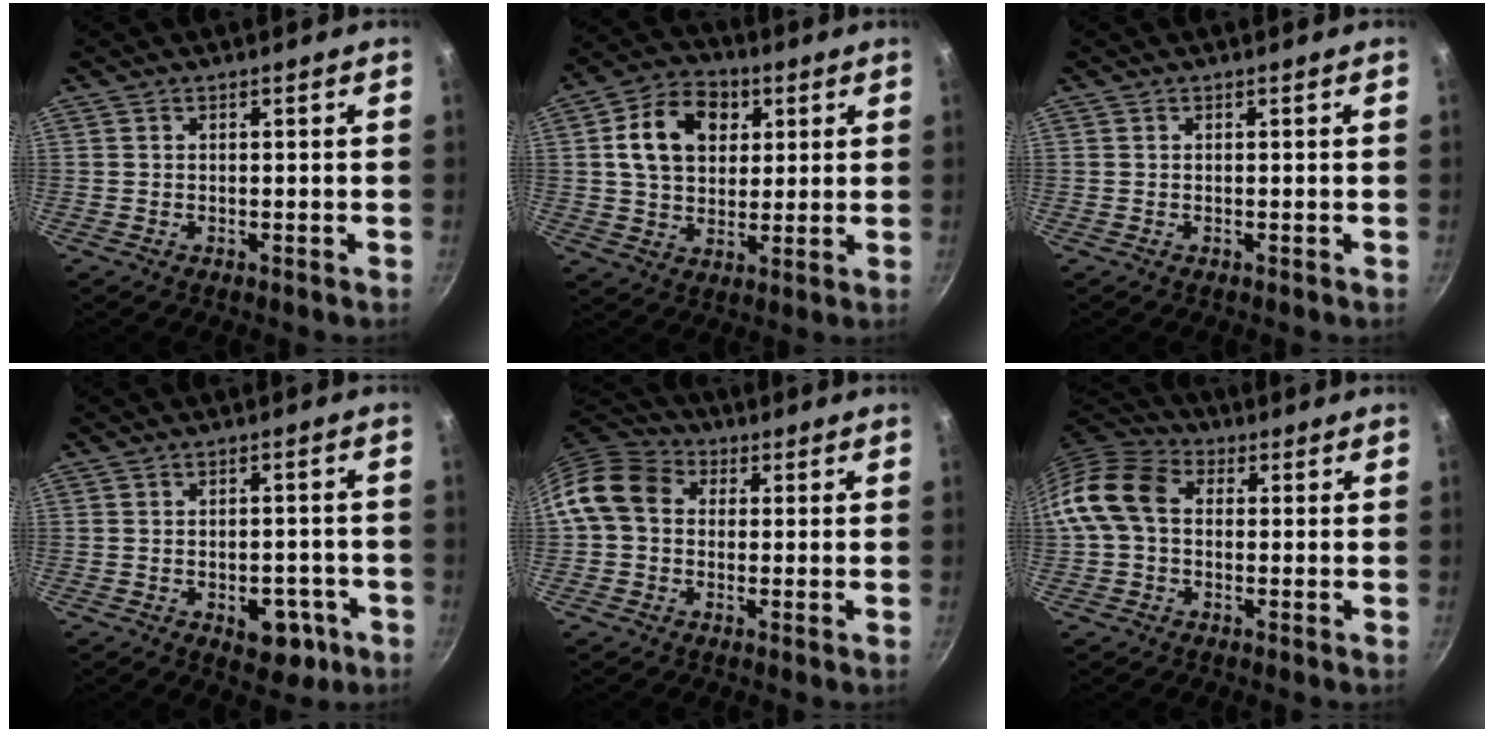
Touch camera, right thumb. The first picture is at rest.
{"total": 13.6, "force": [3.8, 10.0, 8.3], "torque": [-0.118, 0.007, 0.054]}
{"total": 0.0}
{"total": 7.2, "force": [-2.9, 4.4, 4.9], "torque": [-0.033, 0.016, -0.028]}
{"total": 9.6, "force": [1.0, 7.9, 5.4], "torque": [-0.076, 0.022, -0.003]}
{"total": 10.6, "force": [0.6, 7.9, 7.0], "torque": [-0.115, 0.027, -0.010]}